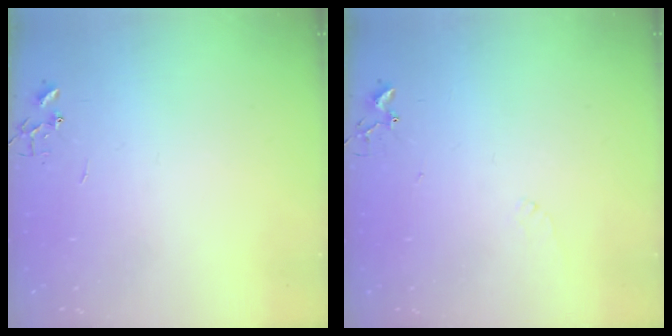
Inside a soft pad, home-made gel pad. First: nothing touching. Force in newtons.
{"total": 5.5, "press": 5.5, "slide": 0.8}